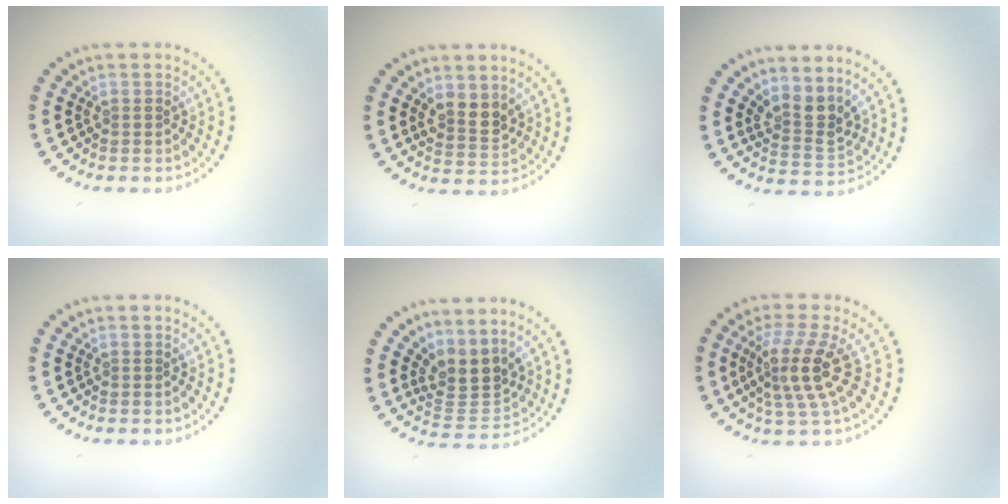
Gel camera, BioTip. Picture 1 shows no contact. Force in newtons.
{"total": 2.5, "press": 2.3, "slide": 0.9}
{"total": 2.8, "press": 2.1, "slide": 1.9}
{"total": 0.0}
{"total": 3.3, "press": 2.4, "slide": 2.3}
{"total": 4.0, "press": 3.0, "slide": 2.6}